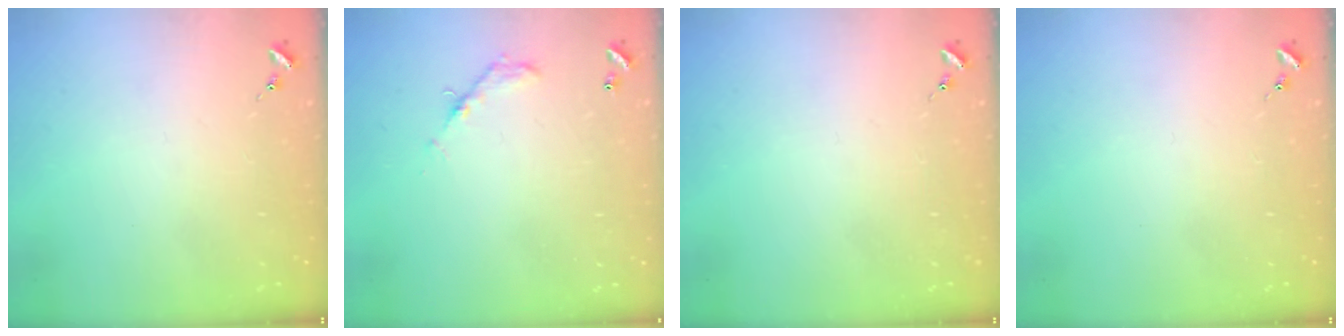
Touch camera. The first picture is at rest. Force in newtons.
{"total": 6.2, "press": 6.2, "slide": 0.4}
{"total": 0.0}
{"total": 0.0}